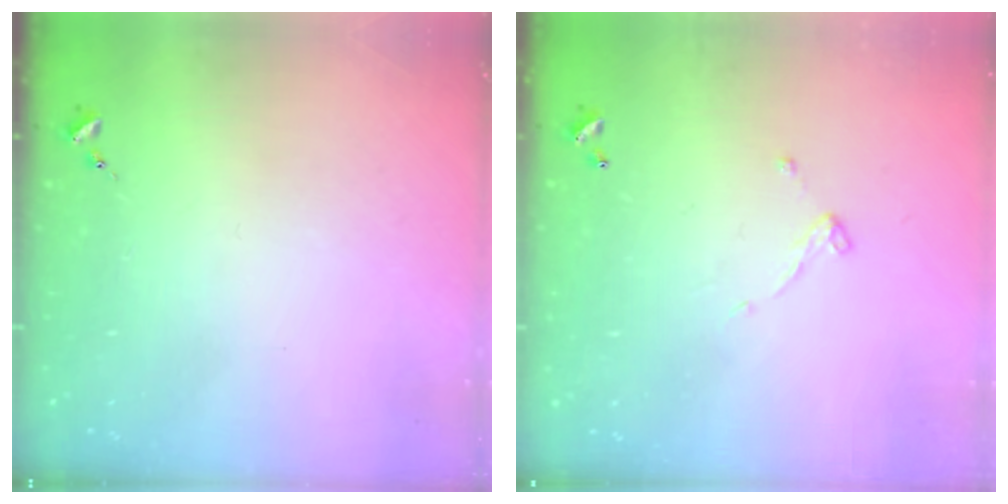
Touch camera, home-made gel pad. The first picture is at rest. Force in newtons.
{"total": 4.9, "press": 4.9, "slide": 0.1}